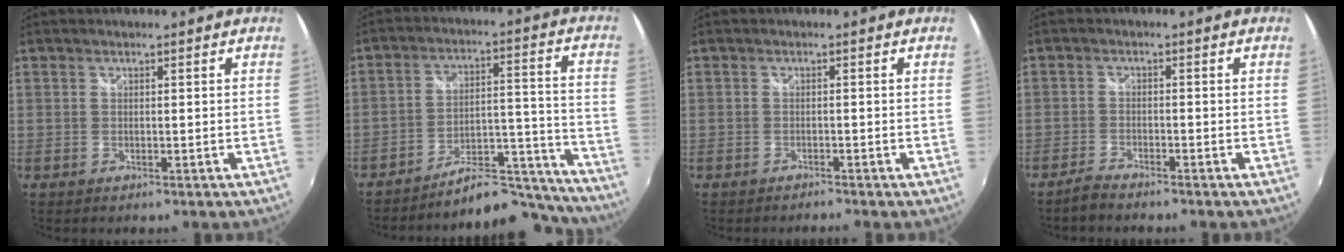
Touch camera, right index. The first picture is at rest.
{"total": 18.1, "force": [-17.4, 3.6, 3.5], "torque": [-0.035, 0.058, -0.234]}
{"total": 1.2, "force": [-1.2, -0.1, 0.0], "torque": [-0.002, -0.009, -0.021]}
{"total": 2.8, "force": [-2.7, 0.4, 0.7], "torque": [-0.031, -0.005, -0.054]}